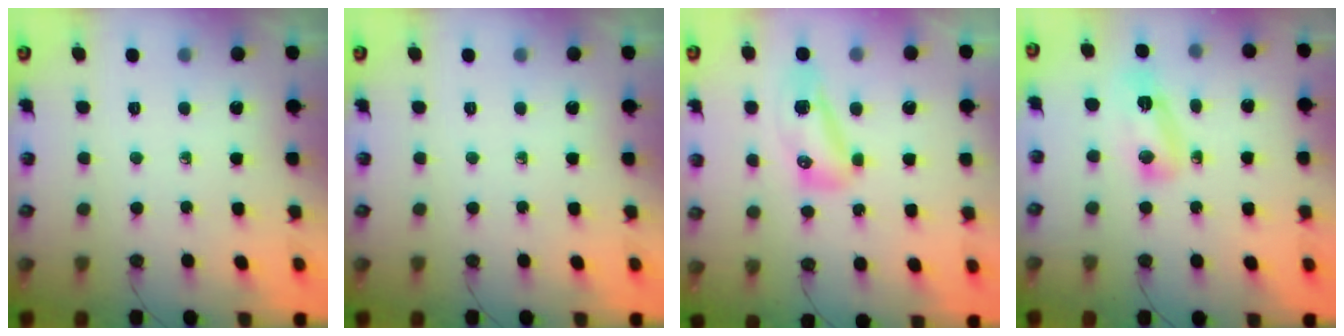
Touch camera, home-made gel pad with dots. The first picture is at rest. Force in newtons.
{"total": 0.0}
{"total": 11.5, "press": 9.8, "slide": 6.0}
{"total": 13.4, "press": 7.3, "slide": 11.3}